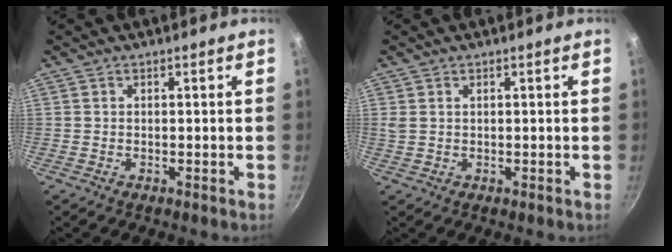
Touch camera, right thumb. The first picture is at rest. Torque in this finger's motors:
{"motor_torque": [-0.32, -0.19, 0.44, 0.08, 0.06]}